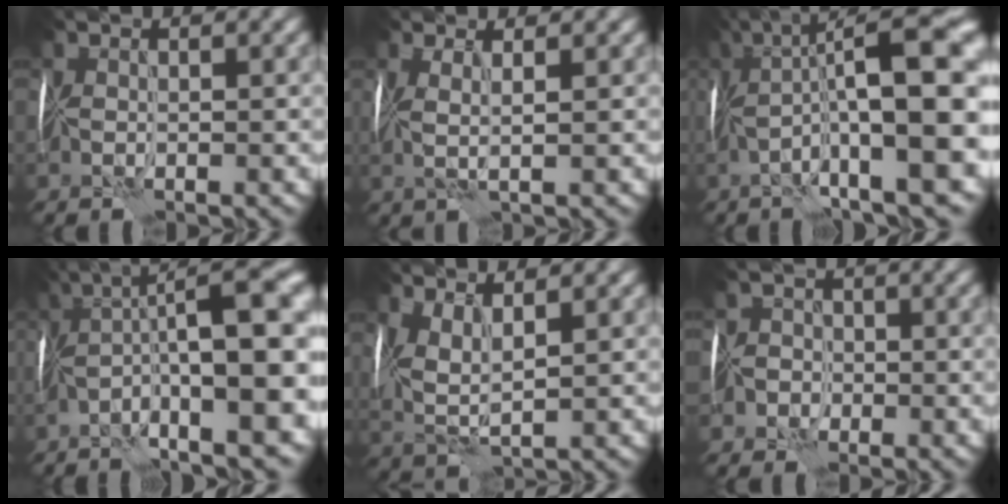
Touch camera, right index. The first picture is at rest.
{"total": 1.6, "force": [0.8, 0.3, 1.3], "torque": [-0.019, 0.005, 0.007]}
{"total": 16.3, "force": [-0.4, 5.1, 15.5], "torque": [-0.242, 0.033, -0.008]}
{"total": 13.8, "force": [-2.9, 3.7, 13.0], "torque": [-0.204, 0.030, -0.043]}
{"total": 3.6, "force": [1.7, 1.6, 2.8], "torque": [-0.076, 0.004, 0.032]}
{"total": 2.7, "force": [-1.2, 2.5, 0.2], "torque": [0.029, 0.009, -0.035]}